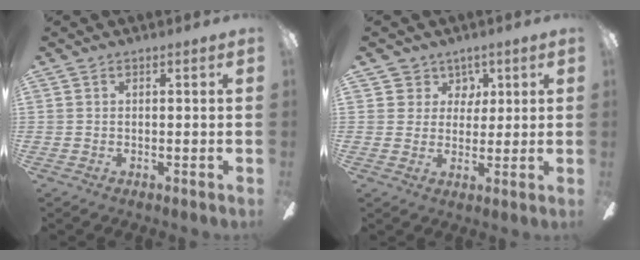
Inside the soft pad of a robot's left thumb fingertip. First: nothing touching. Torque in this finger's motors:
{"motor_torque": [-0.16, -0.35, -0.45, 0.13, 0.00]}